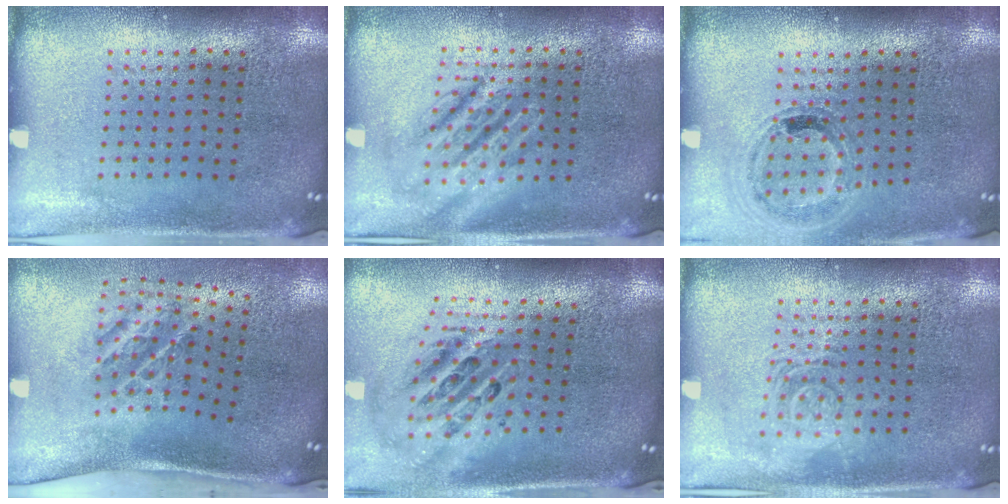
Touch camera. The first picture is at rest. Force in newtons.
{"total": 2.6, "press": 2.6, "slide": 0.3}
{"total": 0.9, "press": 0.9, "slide": 0.1}
{"total": 1.6, "press": 1.2, "slide": 1.1}
{"total": 2.5, "press": 1.8, "slide": 1.8}
{"total": 1.2, "press": 1.2, "slide": 0.2}